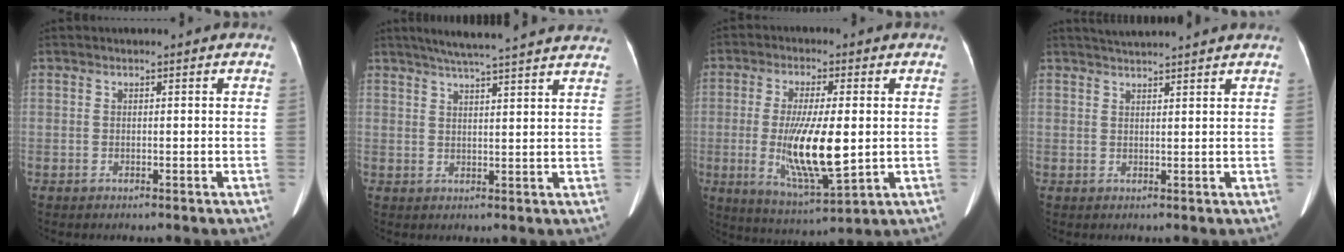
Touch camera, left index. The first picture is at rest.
{"total": 17.9, "force": [16.0, 0.6, 8.1], "torque": [-0.125, 0.021, 0.202]}
{"total": 12.0, "force": [-1.7, 2.3, 11.7], "torque": [-0.224, -0.023, -0.021]}
{"total": 5.9, "force": [5.5, -0.6, 1.9], "torque": [-0.030, 0.029, 0.078]}